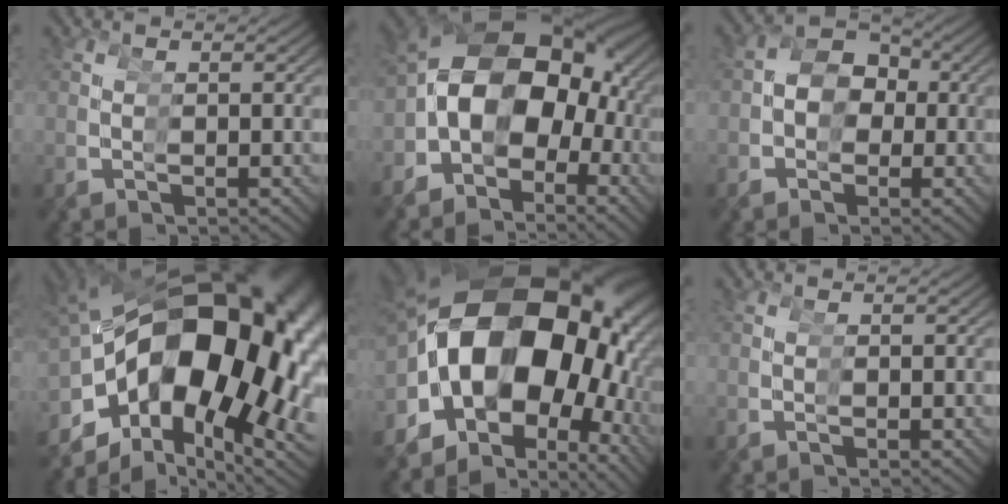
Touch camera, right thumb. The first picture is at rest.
{"total": 13.6, "force": [1.2, 10.0, 9.1], "torque": [-0.136, 0.005, 0.010]}
{"total": 8.9, "force": [-0.9, 7.6, 4.6], "torque": [-0.084, -0.005, -0.016]}
{"total": 23.6, "force": [2.6, 14.6, 18.4], "torque": [-0.272, 0.004, 0.043]}
{"total": 22.7, "force": [3.4, 15.2, 16.6], "torque": [-0.280, -0.001, 0.054]}
{"total": 0.0}